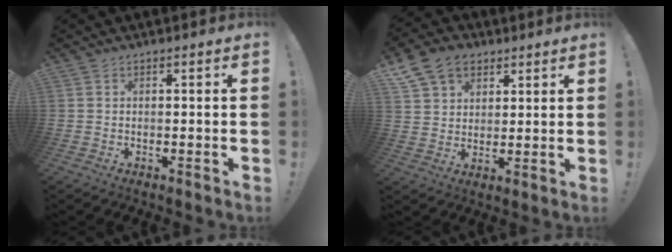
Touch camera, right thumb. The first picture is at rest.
{"total": 11.4, "force": [6.5, 8.3, 4.3], "torque": [-0.073, -0.026, 0.129]}